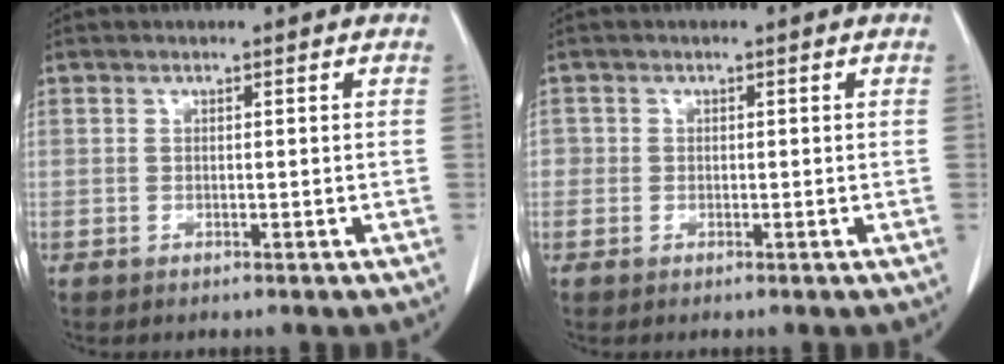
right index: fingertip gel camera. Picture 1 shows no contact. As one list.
[{"total": 1.1, "force": [-0.1, 1.1, 0.1], "torque": [0.012, 0.007, -0.004]}]